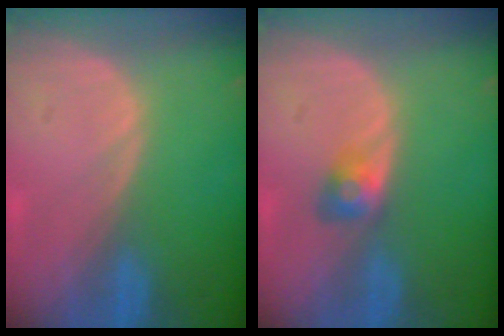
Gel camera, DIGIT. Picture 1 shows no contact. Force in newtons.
{"total": 2.9, "press": 2.5, "slide": 1.4}